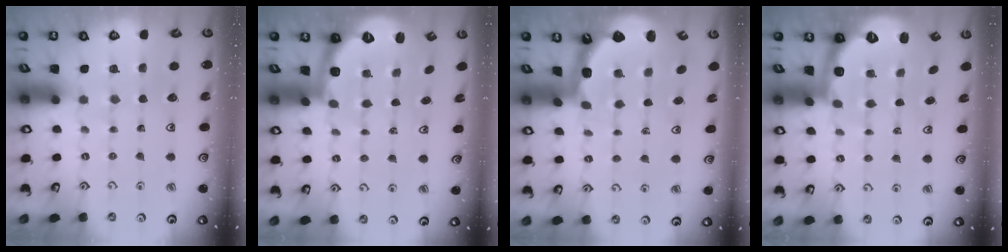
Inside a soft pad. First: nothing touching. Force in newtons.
{"total": 2.6, "press": 1.6, "slide": 2.1}
{"total": 2.5, "press": 1.6, "slide": 1.9}
{"total": 2.7, "press": 1.7, "slide": 2.0}